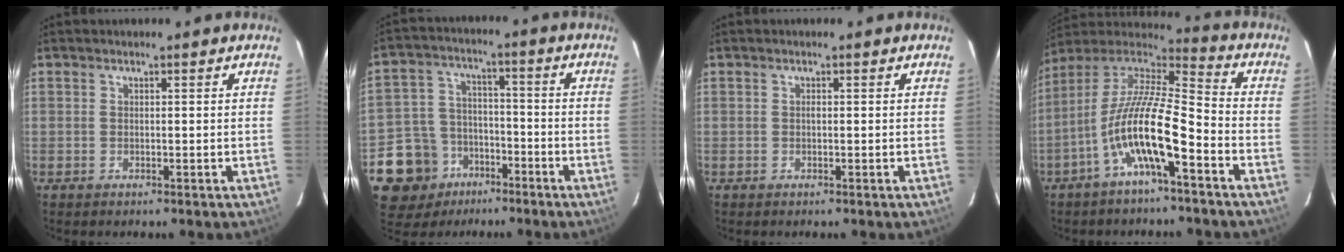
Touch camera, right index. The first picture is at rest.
{"total": 12.4, "force": [-7.1, 9.7, 2.9], "torque": [-0.098, 0.036, -0.108]}
{"total": 0.0}
{"total": 15.1, "force": [-6.7, 3.1, 13.2], "torque": [-0.243, -0.007, -0.131]}